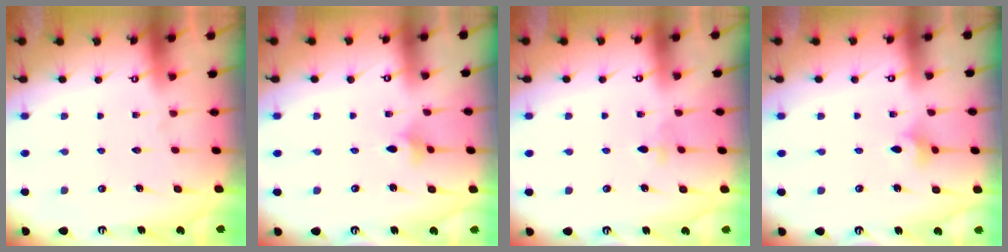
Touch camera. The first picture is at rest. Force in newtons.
{"total": 2.8, "press": 2.8, "slide": 0.5}
{"total": 3.0, "press": 2.9, "slide": 0.6}
{"total": 3.2, "press": 3.2, "slide": 0.8}